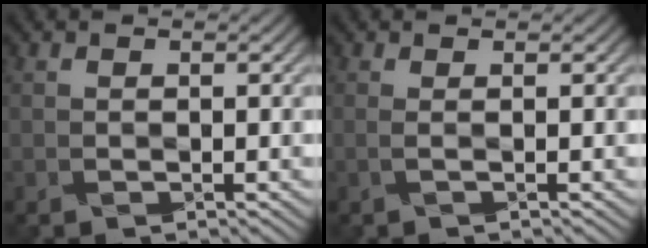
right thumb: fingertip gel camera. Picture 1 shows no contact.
{"total": 0.7, "force": [0.0, 0.0, 0.7], "torque": [-0.016, 0.004, -0.006]}